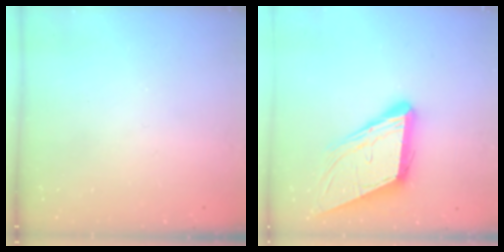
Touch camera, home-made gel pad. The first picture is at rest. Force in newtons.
{"total": 15.9, "press": 15.4, "slide": 4.0}